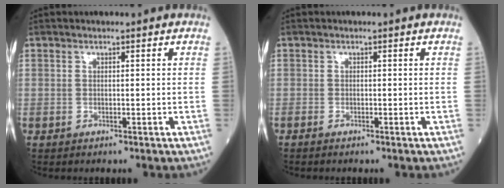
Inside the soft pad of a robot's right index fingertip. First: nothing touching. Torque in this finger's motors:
{"motor_torque": [0.12, -0.02, 0.05, 0.01]}